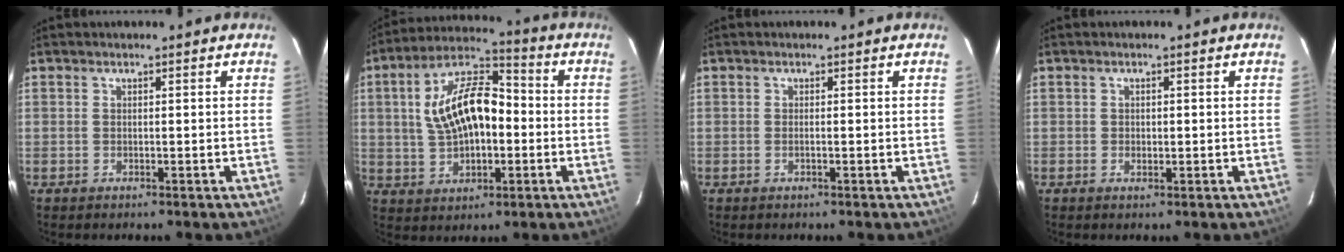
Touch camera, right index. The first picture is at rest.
{"total": 14.7, "force": [0.2, 7.8, 12.4], "torque": [-0.242, 0.027, 0.006]}
{"total": 0.7, "force": [-0.3, -0.1, 0.7], "torque": [-0.012, 0.002, -0.006]}
{"total": 1.0, "force": [-0.2, 0.8, 0.6], "torque": [-0.009, 0.000, -0.003]}